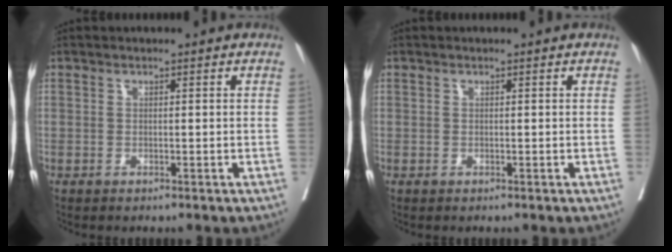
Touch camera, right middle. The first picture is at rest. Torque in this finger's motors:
{"motor_torque": [-0.02, 0.02, 0.00, 0.00]}